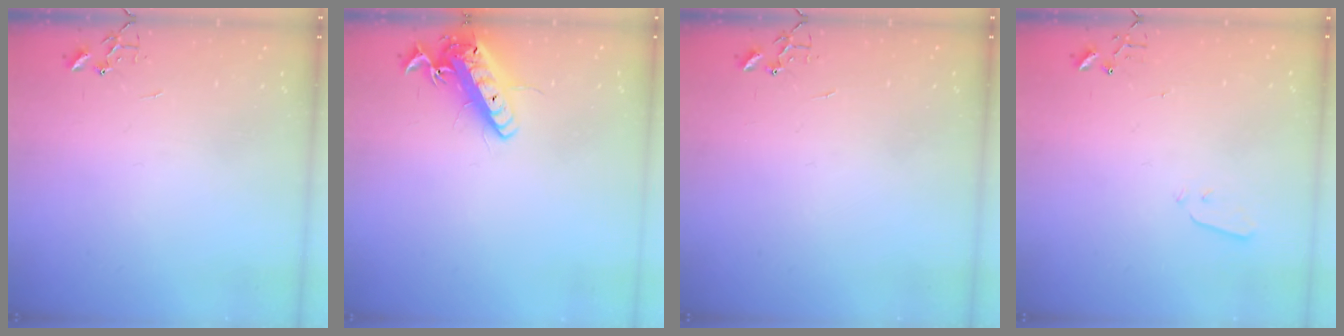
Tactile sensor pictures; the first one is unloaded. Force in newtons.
{"total": 14.3, "press": 14.0, "slide": 3.0}
{"total": 0.0}
{"total": 3.0, "press": 2.9, "slide": 0.7}